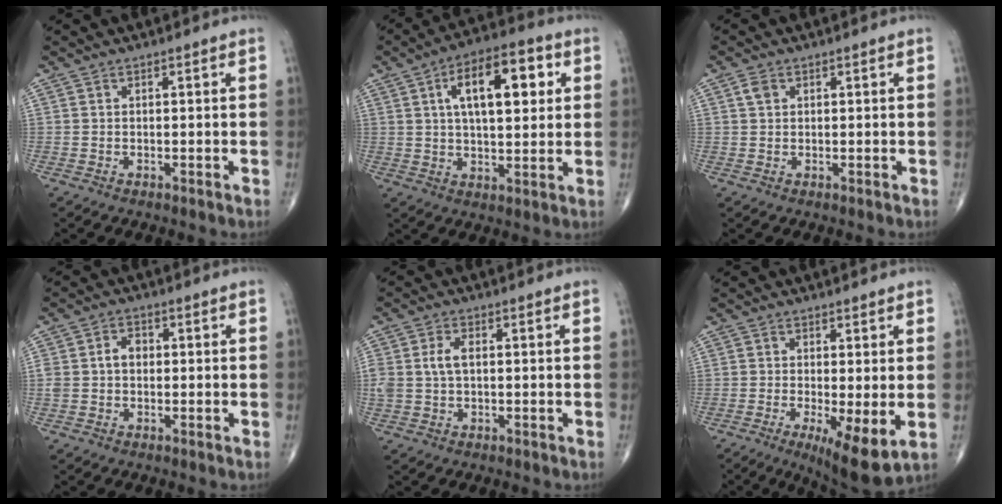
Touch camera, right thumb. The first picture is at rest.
{"total": 14.8, "force": [4.4, 6.7, 12.5], "torque": [-0.172, 0.008, 0.065]}
{"total": 1.8, "force": [0.7, 1.3, 1.0], "torque": [-0.019, 0.003, 0.013]}
{"total": 3.8, "force": [0.2, 2.8, 2.5], "torque": [-0.046, 0.015, 0.002]}
{"total": 4.4, "force": [0.5, 2.6, 3.5], "torque": [-0.083, 0.010, 0.011]}
{"total": 9.1, "force": [-2.0, 2.5, 8.6], "torque": [-0.140, -0.025, -0.027]}